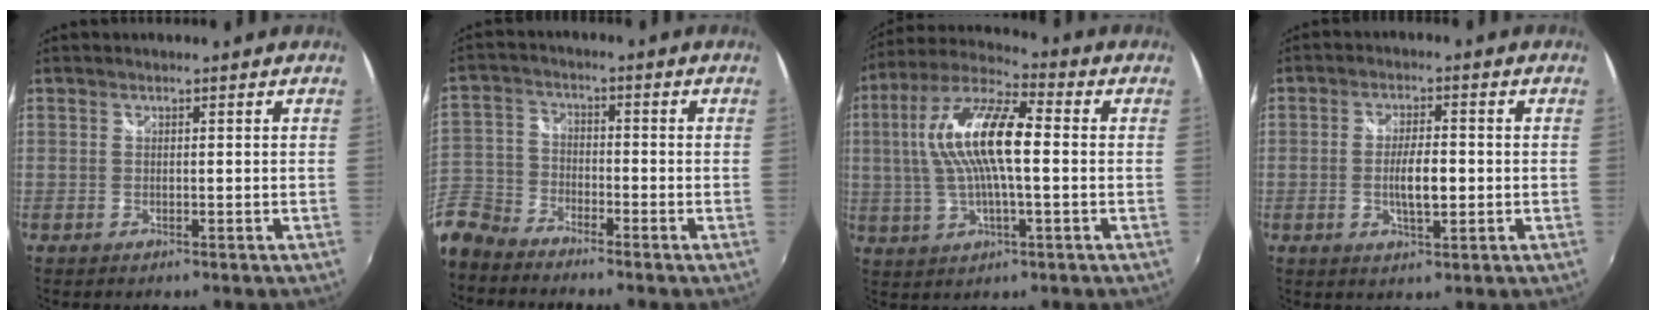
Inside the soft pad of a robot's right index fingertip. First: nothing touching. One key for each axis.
{"total": 11.2, "fx": -8.5, "fy": 6.5, "fz": 3.5, "tx": -0.104, "ty": 0.005, "tz": -0.180}
{"total": 15.3, "fx": 1.2, "fy": 4.5, "fz": 14.6, "tx": -0.279, "ty": 0.017, "tz": 0.014}
{"total": 5.8, "fx": -0.8, "fy": 1.8, "fz": 5.5, "tx": -0.103, "ty": -0.002, "tz": -0.014}